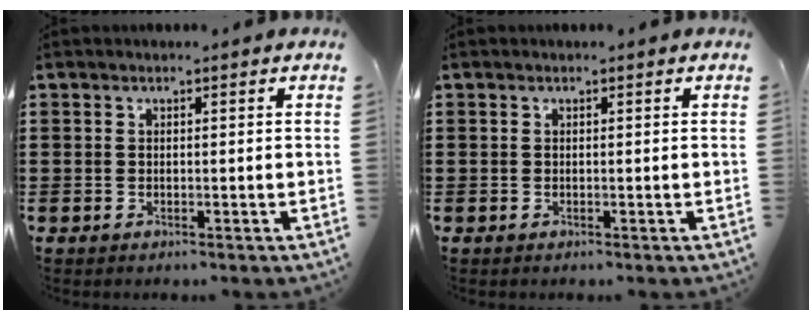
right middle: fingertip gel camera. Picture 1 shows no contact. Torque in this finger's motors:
{"motor_torque": [0.00, 0.00, 0.00, 0.00]}